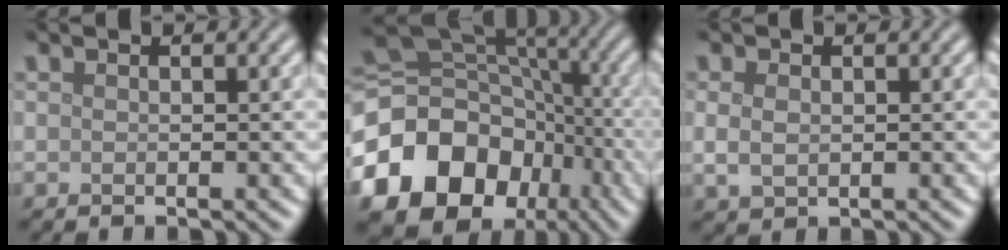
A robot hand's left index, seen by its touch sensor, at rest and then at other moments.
{"total": 17.9, "force": [-7.3, 14.2, 7.9], "torque": [-0.179, -0.011, -0.126]}
{"total": 1.9, "force": [0.1, 1.4, 1.4], "torque": [-0.033, -0.001, 0.005]}